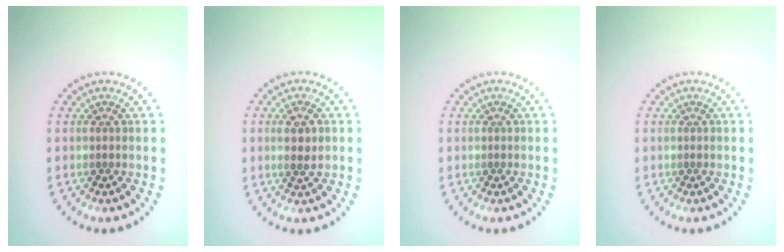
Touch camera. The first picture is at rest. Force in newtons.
{"total": 1.6, "press": 1.5, "slide": 0.5}
{"total": 0.0}
{"total": 0.0}